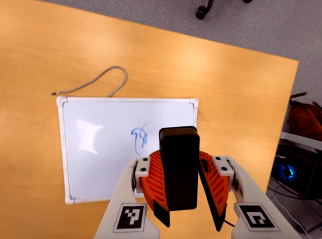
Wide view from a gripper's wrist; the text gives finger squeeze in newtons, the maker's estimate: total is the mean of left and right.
{"total": 7.4, "left": 8.5, "right": 6.4}